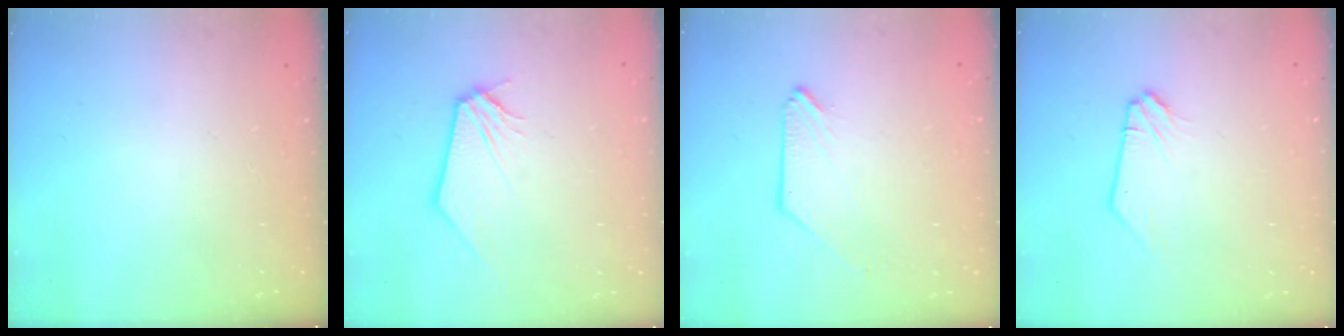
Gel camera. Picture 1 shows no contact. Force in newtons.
{"total": 0.0}
{"total": 0.0}
{"total": 0.0}